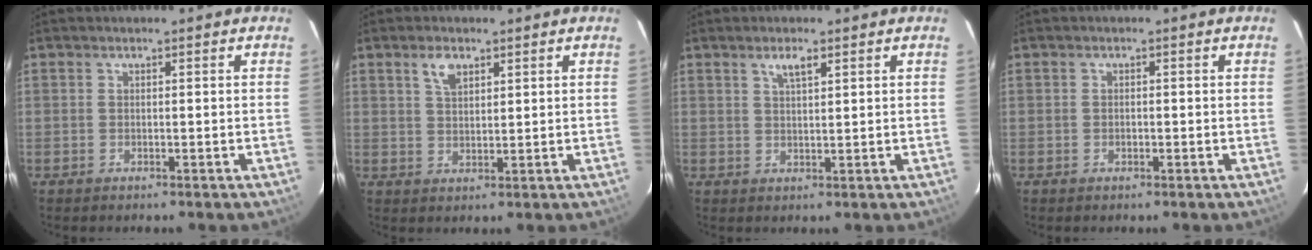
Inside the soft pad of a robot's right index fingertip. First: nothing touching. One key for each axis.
{"total": 3.7, "fx": 2.2, "fy": 1.9, "fz": 2.4, "tx": -0.042, "ty": 0.007, "tz": 0.042}
{"total": 2.7, "fx": 1.7, "fy": 0.6, "fz": 2.0, "tx": -0.034, "ty": 0.004, "tz": 0.031}
{"total": 0.8, "fx": -0.2, "fy": 0.6, "fz": 0.4, "tx": -0.006, "ty": 0.002, "tz": -0.004}